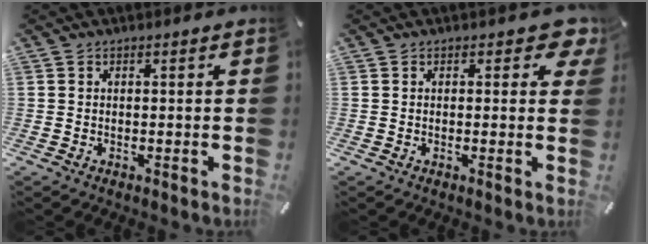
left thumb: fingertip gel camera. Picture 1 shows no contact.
{"total": 3.9, "force": [1.6, 2.0, 2.9], "torque": [-0.030, -0.004, 0.021]}